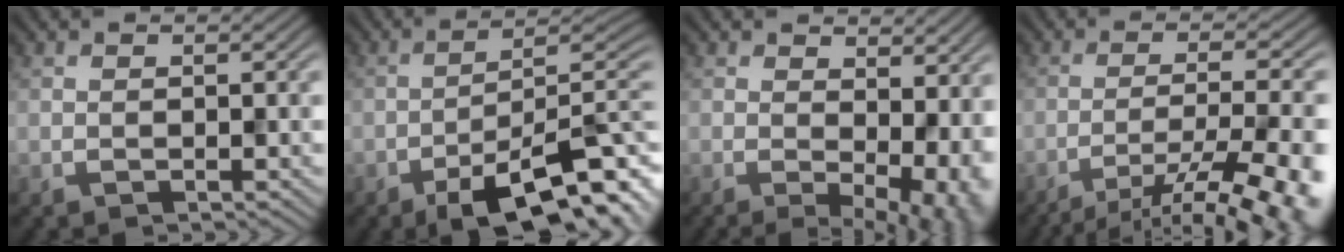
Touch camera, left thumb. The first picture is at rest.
{"total": 12.1, "force": [-7.6, 3.5, 8.8], "torque": [-0.126, -0.002, -0.115]}
{"total": 7.1, "force": [0.6, 3.5, 6.2], "torque": [-0.063, -0.003, 0.039]}
{"total": 13.6, "force": [-9.9, 3.2, 8.8], "torque": [-0.098, -0.005, -0.124]}